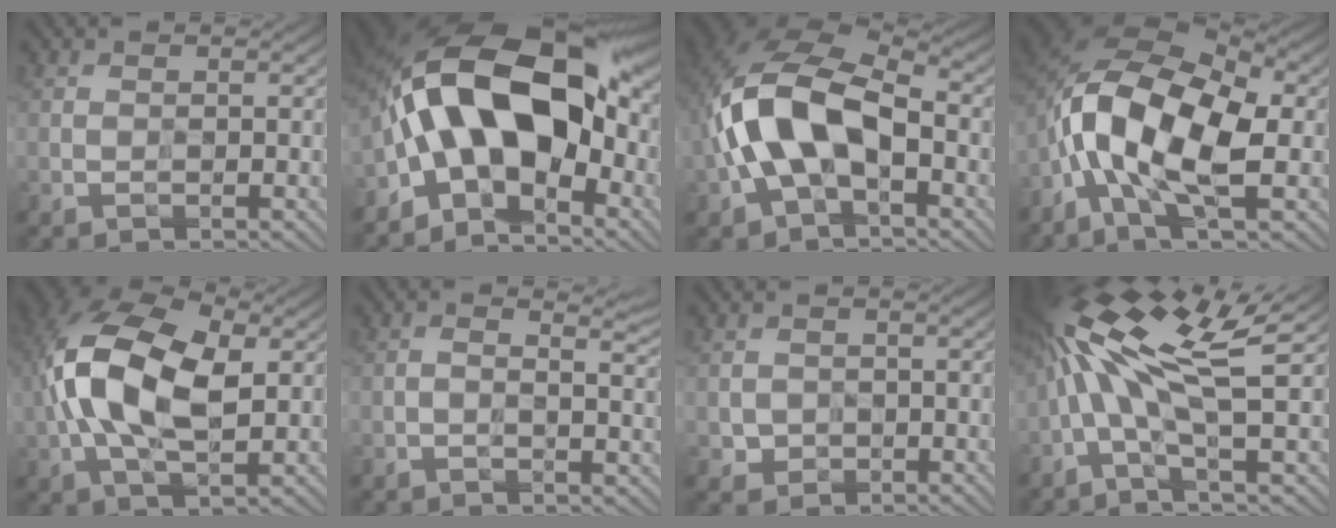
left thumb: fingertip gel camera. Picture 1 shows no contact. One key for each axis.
{"total": 15.0, "fx": -2.1, "fy": 8.2, "fz": 12.4, "tx": -0.220, "ty": 0.023, "tz": -0.053}
{"total": 13.1, "fx": -1.7, "fy": 7.7, "fz": 10.5, "tx": -0.250, "ty": 0.010, "tz": -0.044}
{"total": 13.0, "fx": -3.0, "fy": 6.1, "fz": 11.2, "tx": -0.243, "ty": -0.001, "tz": -0.068}
{"total": 13.7, "fx": 1.2, "fy": 7.6, "fz": 11.4, "tx": -0.258, "ty": 0.023, "tz": 0.016}
{"total": 3.1, "fx": 1.1, "fy": 0.5, "fz": 2.9, "tx": -0.053, "ty": 0.010, "tz": 0.009}
{"total": 1.4, "fx": -0.3, "fy": 1.4, "fz": 0.1, "tx": -0.004, "ty": -0.003, "tz": -0.007}
{"total": 11.8, "fx": 1.7, "fy": 2.5, "fz": 11.4, "tx": -0.243, "ty": 0.029, "tz": 0.019}